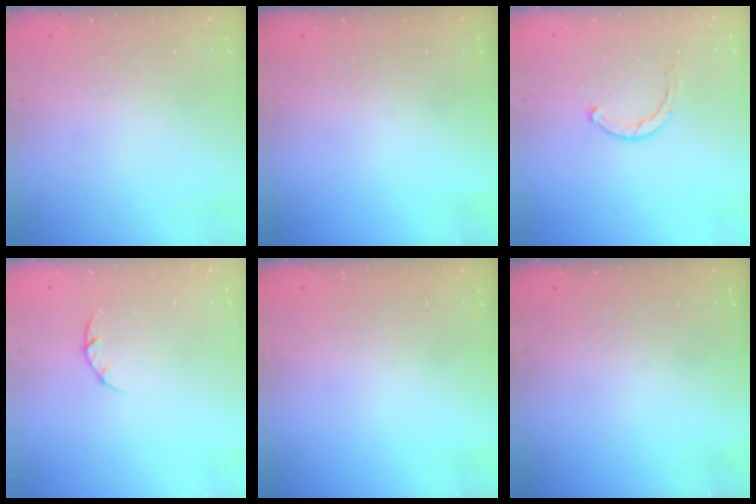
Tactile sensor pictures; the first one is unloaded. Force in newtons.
{"total": 0.0}
{"total": 2.3, "press": 2.3, "slide": 0.3}
{"total": 3.1, "press": 3.0, "slide": 0.4}
{"total": 0.0}
{"total": 0.0}